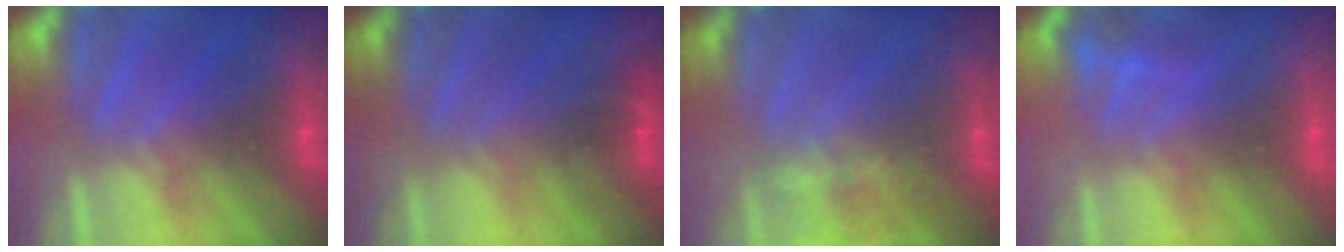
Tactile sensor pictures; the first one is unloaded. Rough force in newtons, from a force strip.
{"total": 1.3}
{"total": 9.3}
{"total": 2.7}